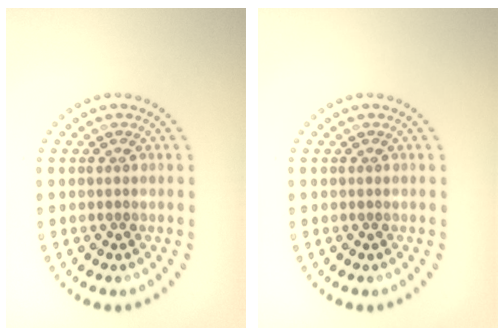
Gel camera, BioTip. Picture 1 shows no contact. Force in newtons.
{"total": 0.0}